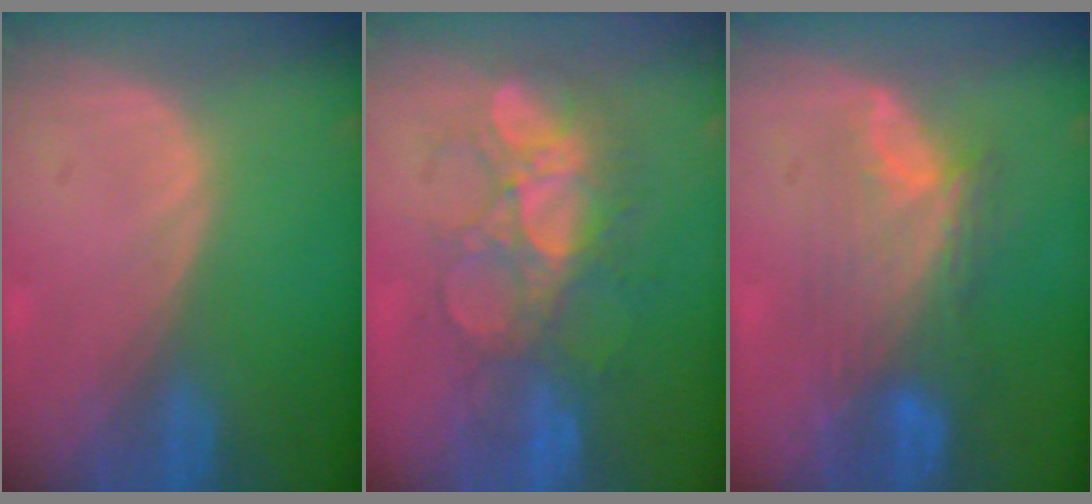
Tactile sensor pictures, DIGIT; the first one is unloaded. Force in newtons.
{"total": 8.7, "press": 8.5, "slide": 1.6}
{"total": 7.8, "press": 7.4, "slide": 2.4}